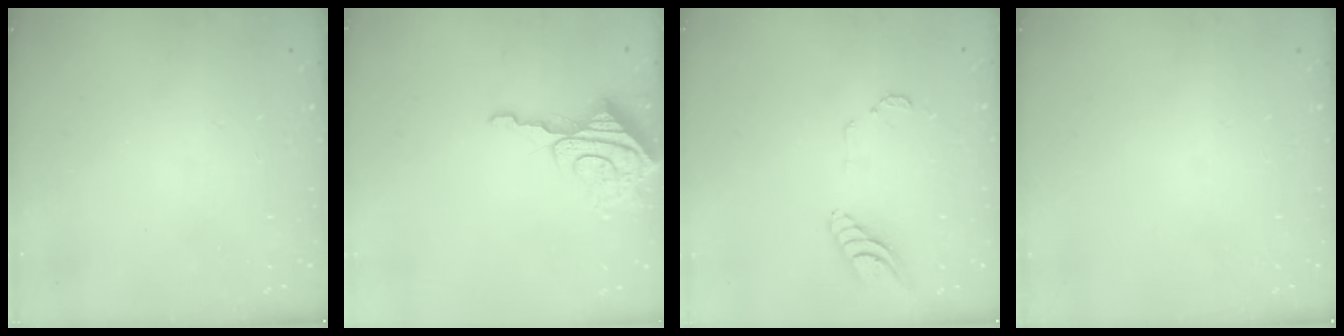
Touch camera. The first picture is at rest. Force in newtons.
{"total": 9.6, "press": 9.5, "slide": 0.9}
{"total": 9.6, "press": 9.6, "slide": 1.2}
{"total": 0.0}